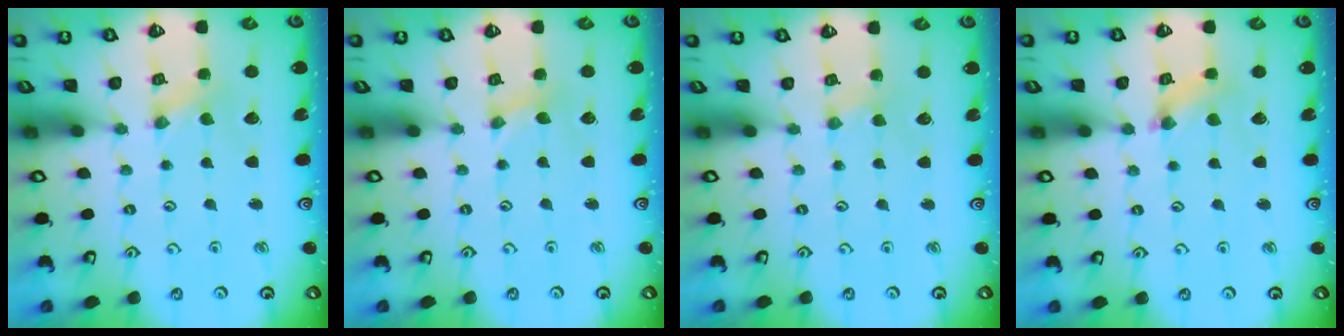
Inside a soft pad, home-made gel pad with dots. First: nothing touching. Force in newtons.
{"total": 0.8, "press": 0.8, "slide": 0.2}
{"total": 0.9, "press": 0.9, "slide": 0.2}
{"total": 2.7, "press": 2.7, "slide": 0.4}